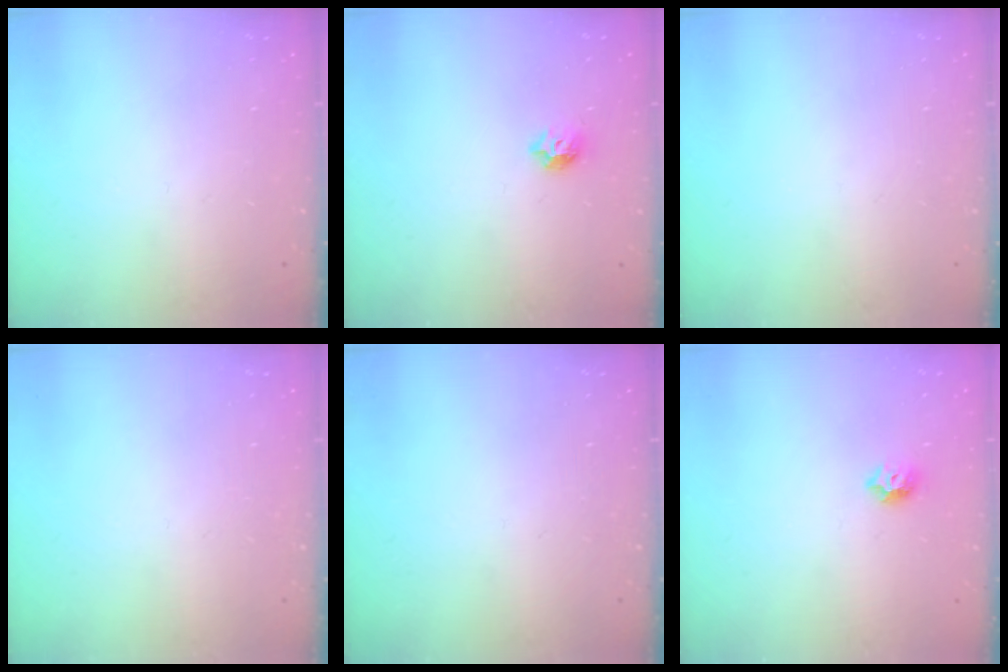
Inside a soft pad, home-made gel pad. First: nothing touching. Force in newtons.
{"total": 5.3, "press": 5.2, "slide": 1.2}
{"total": 0.0}
{"total": 0.0}
{"total": 0.0}
{"total": 5.2, "press": 5.1, "slide": 0.9}